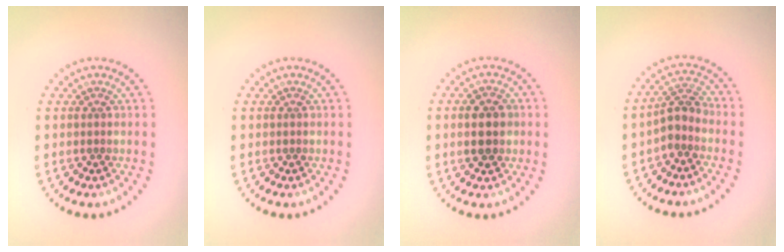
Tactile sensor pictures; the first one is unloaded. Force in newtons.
{"total": 0.0}
{"total": 3.2, "press": 3.2, "slide": 0.0}
{"total": 2.6, "press": 2.1, "slide": 1.6}